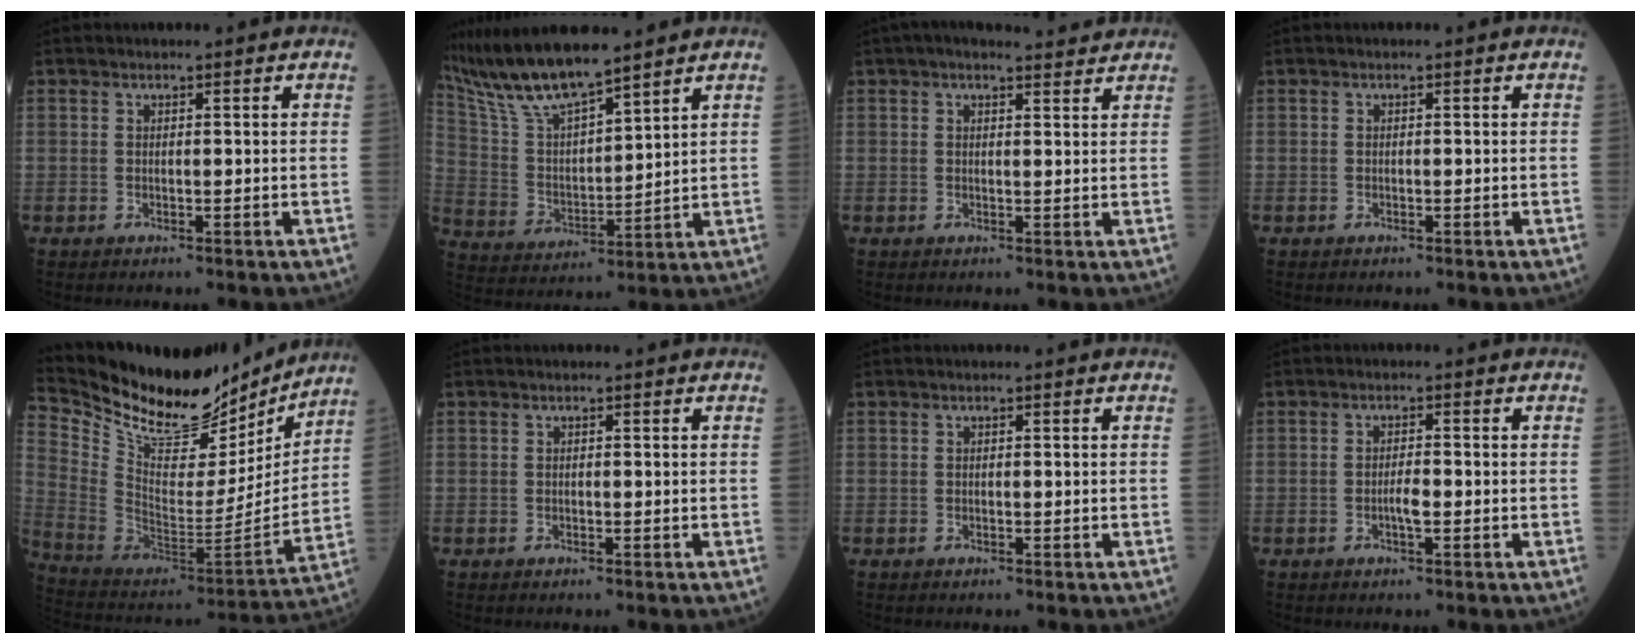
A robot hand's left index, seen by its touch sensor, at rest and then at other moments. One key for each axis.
{"total": 13.5, "fx": 11.6, "fy": 1.3, "fz": 6.6, "tx": -0.145, "ty": 0.006, "tz": 0.232}
{"total": 6.5, "fx": 5.8, "fy": 1.2, "fz": 2.6, "tx": -0.035, "ty": 0.018, "tz": 0.070}
{"total": 0.0}
{"total": 25.0, "fx": 22.1, "fy": 6.5, "fz": 9.8, "tx": -0.188, "ty": -0.038, "tz": 0.353}
{"total": 0.0}
{"total": 0.0}
{"total": 1.9, "fx": -0.8, "fy": 0.3, "fz": 1.7, "tx": -0.030, "ty": -0.002, "tz": -0.017}